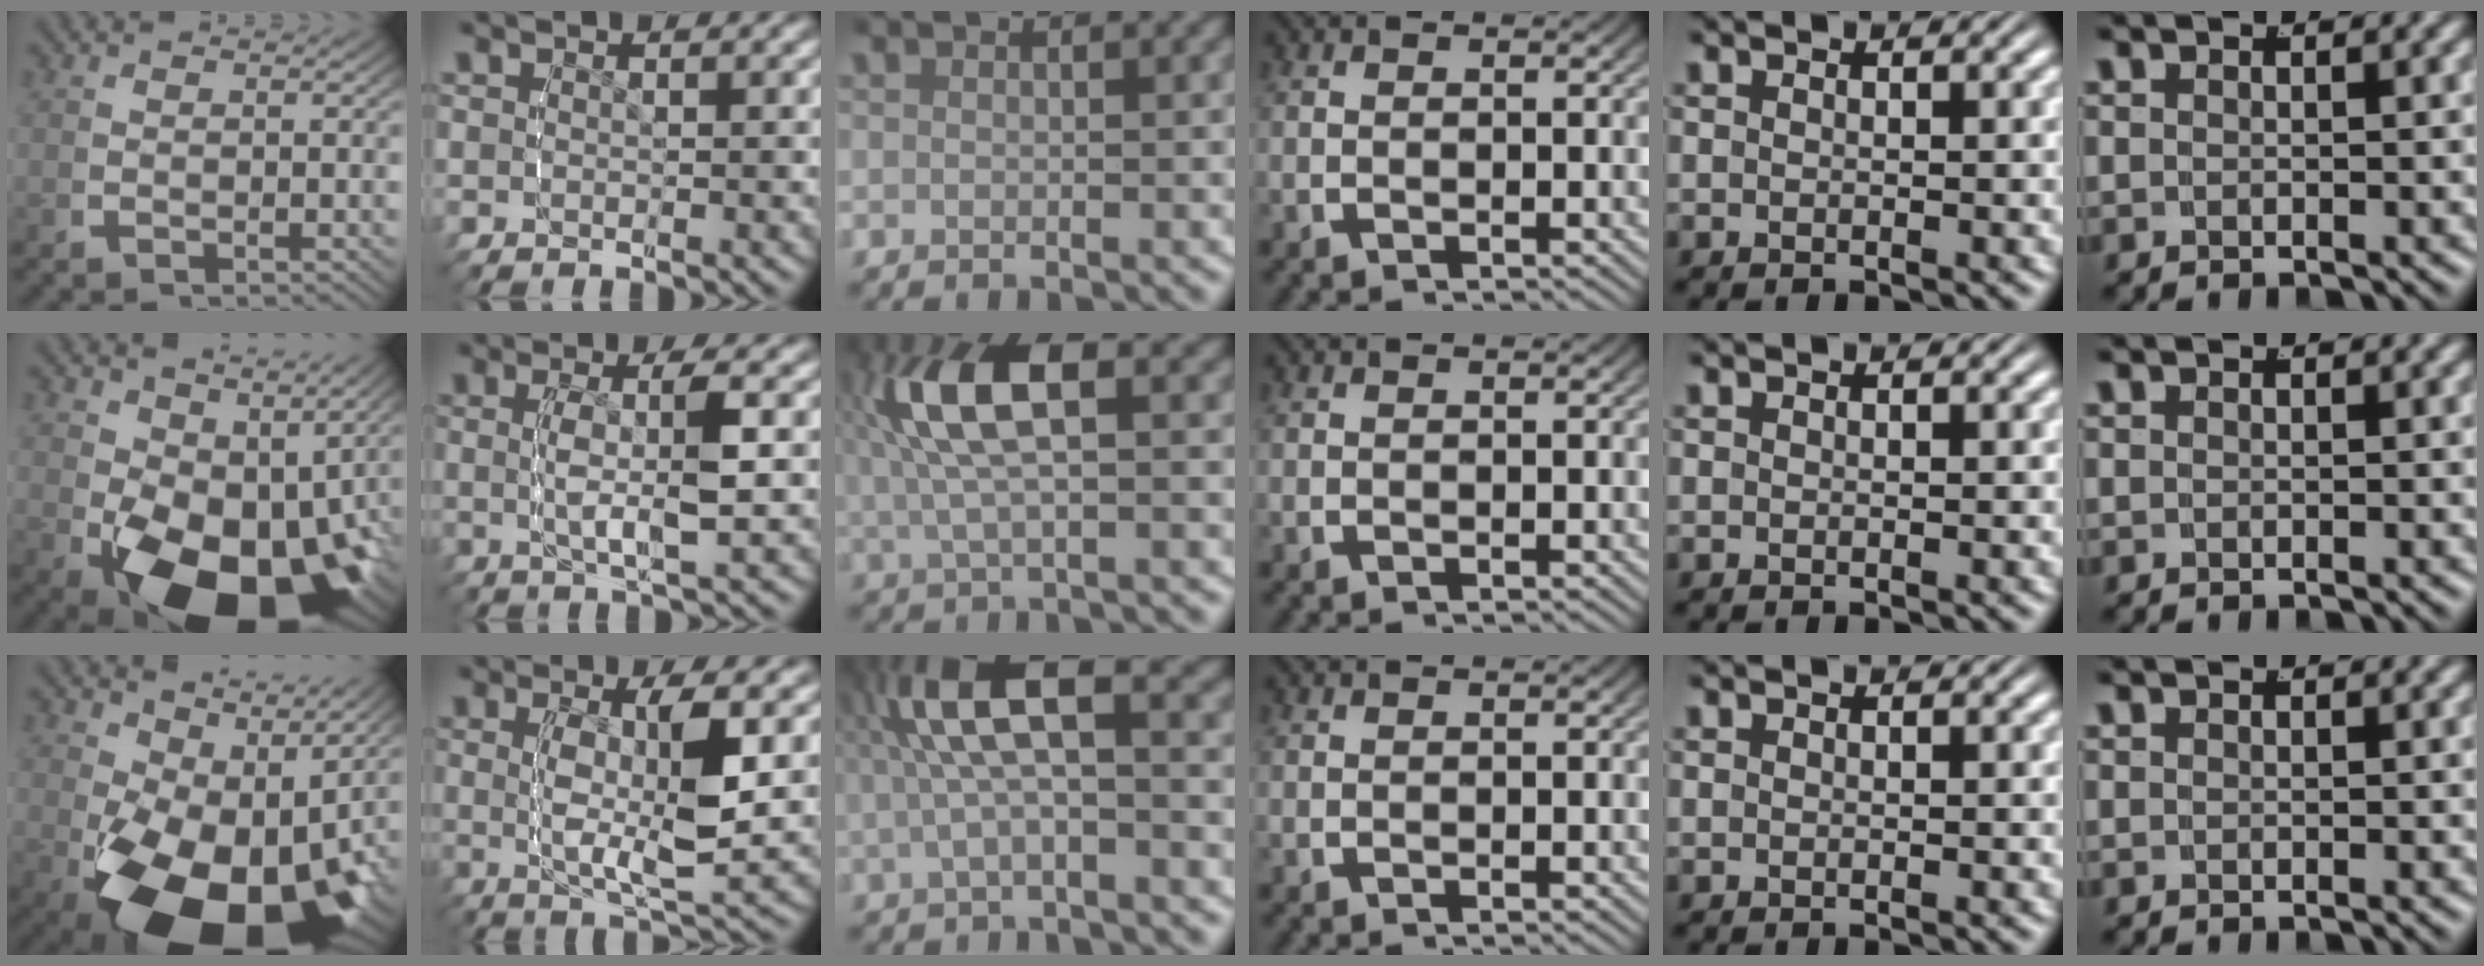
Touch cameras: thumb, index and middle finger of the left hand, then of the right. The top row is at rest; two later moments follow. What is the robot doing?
{"motion": "lift_and_place", "object": "legos"}